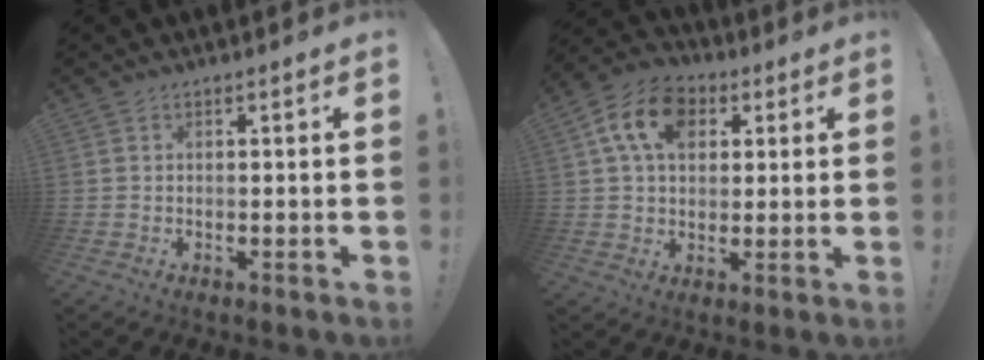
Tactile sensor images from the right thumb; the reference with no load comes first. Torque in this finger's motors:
{"motor_torque": [1.52, 1.83, 0.32, -0.21, 0.28]}